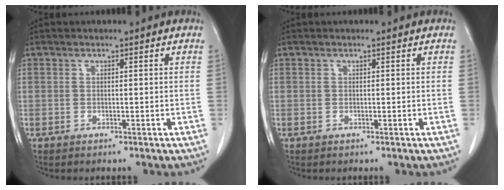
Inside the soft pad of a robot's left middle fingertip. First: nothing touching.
{"total": 0.0}